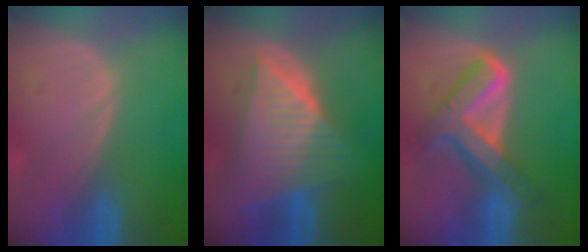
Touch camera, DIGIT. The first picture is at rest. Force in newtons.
{"total": 10.0, "press": 10.0, "slide": 0.6}
{"total": 8.4, "press": 8.4, "slide": 0.6}